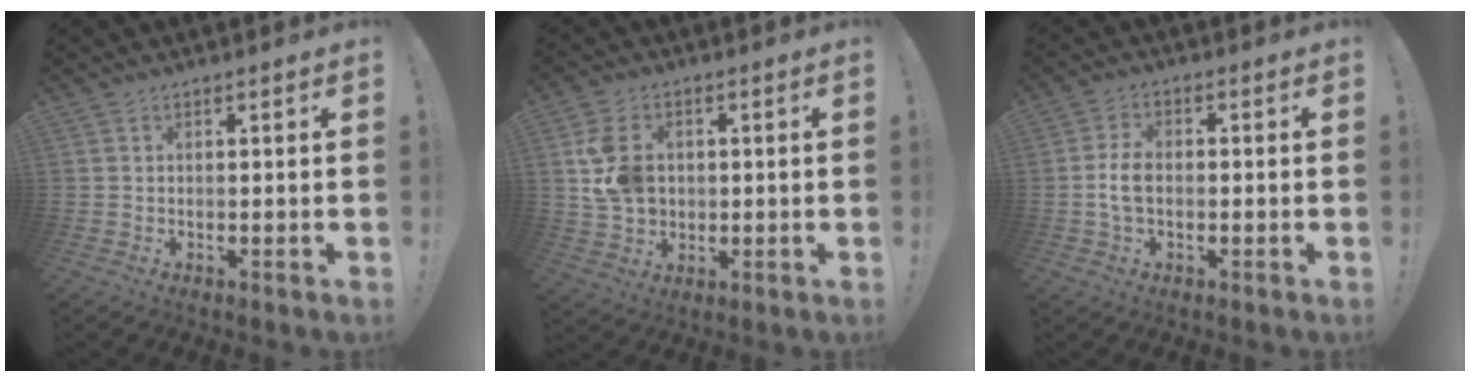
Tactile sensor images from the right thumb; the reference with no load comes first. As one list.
[{"total": 11.4, "force": [1.6, 9.3, 6.4], "torque": [-0.116, 0.008, 0.036]}, {"total": 6.2, "force": [-1.0, 3.5, 5.0], "torque": [-0.102, 0.005, -0.016]}]